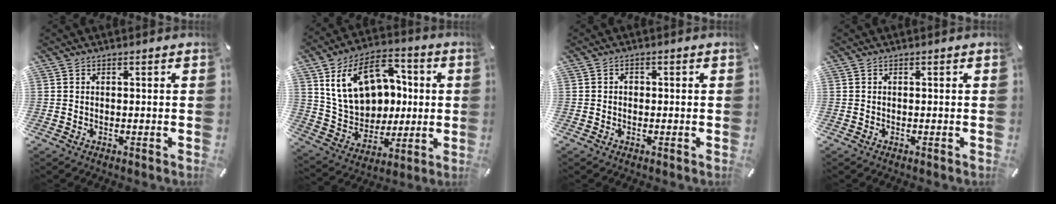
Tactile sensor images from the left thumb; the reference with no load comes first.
{"total": 18.7, "force": [4.7, 14.5, 10.8], "torque": [-0.204, 0.000, 0.096]}
{"total": 1.3, "force": [-0.4, 1.0, 0.6], "torque": [-0.012, 0.005, -0.011]}
{"total": 0.0}